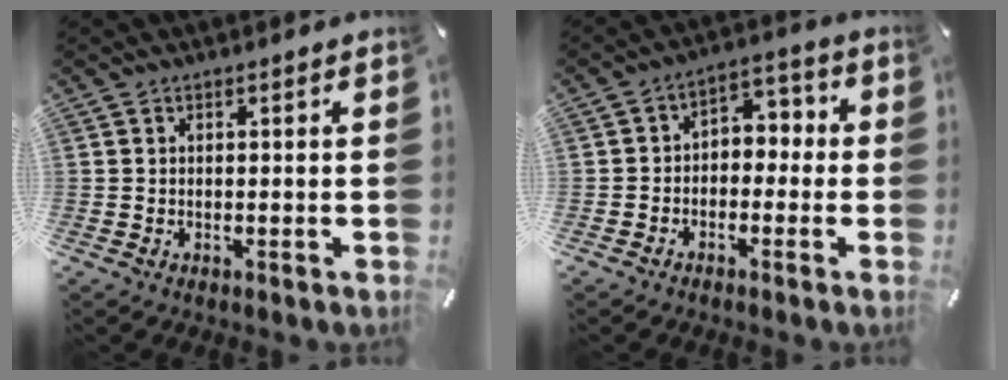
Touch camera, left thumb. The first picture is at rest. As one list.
[{"total": 4.7, "force": [-2.5, 3.6, 1.7], "torque": [-0.028, 0.020, -0.051]}]